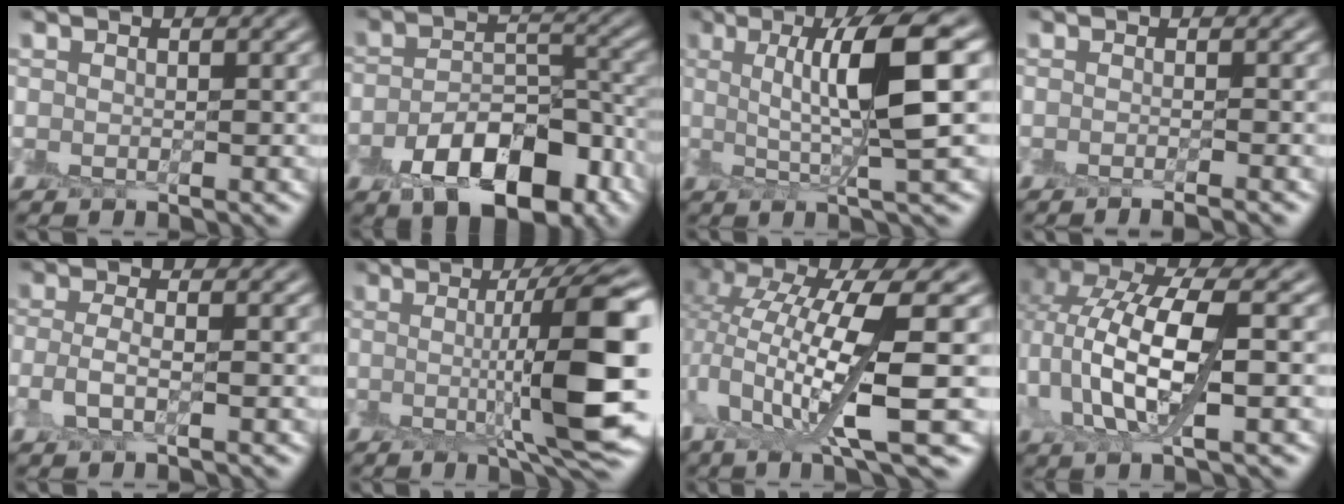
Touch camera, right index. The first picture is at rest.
{"total": 8.5, "force": [-4.5, 4.6, 5.5], "torque": [-0.084, -0.001, -0.067]}
{"total": 8.1, "force": [1.7, 1.5, 7.7], "torque": [-0.111, 0.012, 0.028]}
{"total": 1.6, "force": [-0.9, 0.4, 1.3], "torque": [0.006, -0.001, -0.023]}
{"total": 1.9, "force": [-0.7, 0.8, 1.6], "torque": [-0.044, 0.001, -0.017]}
{"total": 10.5, "force": [0.4, 1.8, 10.3], "torque": [-0.133, -0.003, 0.012]}
{"total": 9.1, "force": [0.1, 1.9, 8.9], "torque": [-0.161, 0.007, 0.002]}
{"total": 8.3, "force": [1.1, 3.1, 7.6], "torque": [-0.150, 0.017, 0.016]}